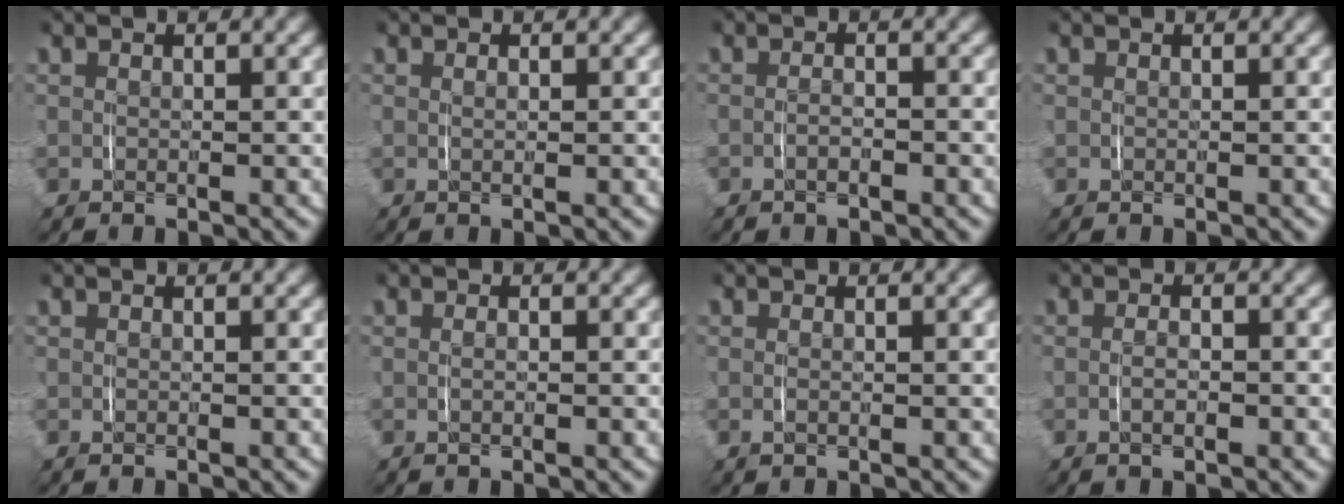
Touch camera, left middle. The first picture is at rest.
{"total": 0.5, "force": [0.2, 0.0, 0.5], "torque": [-0.009, -0.001, 0.003]}
{"total": 1.1, "force": [-0.7, 0.4, 0.8], "torque": [-0.015, 0.000, -0.016]}
{"total": 0.0}
{"total": 0.0}
{"total": 0.7, "force": [-0.2, 0.0, 0.7], "torque": [-0.014, 0.000, -0.005]}
{"total": 0.5, "force": [-0.1, 0.0, 0.5], "torque": [-0.015, -0.004, 0.001]}
{"total": 1.4, "force": [-0.5, 0.4, 1.3], "torque": [-0.021, 0.001, -0.010]}